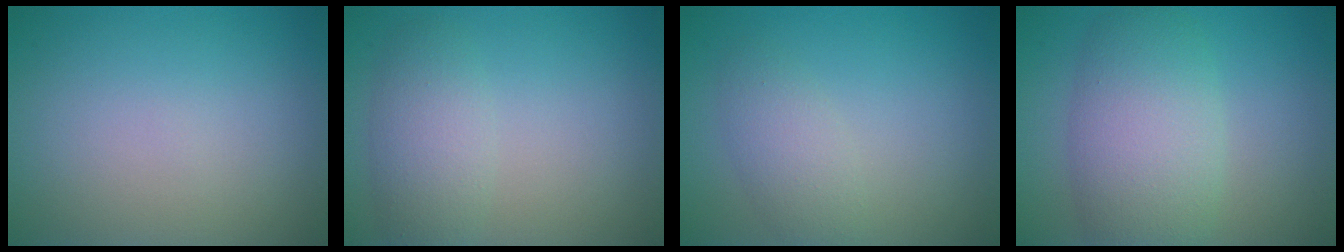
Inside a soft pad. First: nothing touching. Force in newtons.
{"total": 3.2, "press": 3.2, "slide": 0.1}
{"total": 2.4, "press": 2.4, "slide": 0.1}
{"total": 6.8, "press": 6.8, "slide": 0.5}